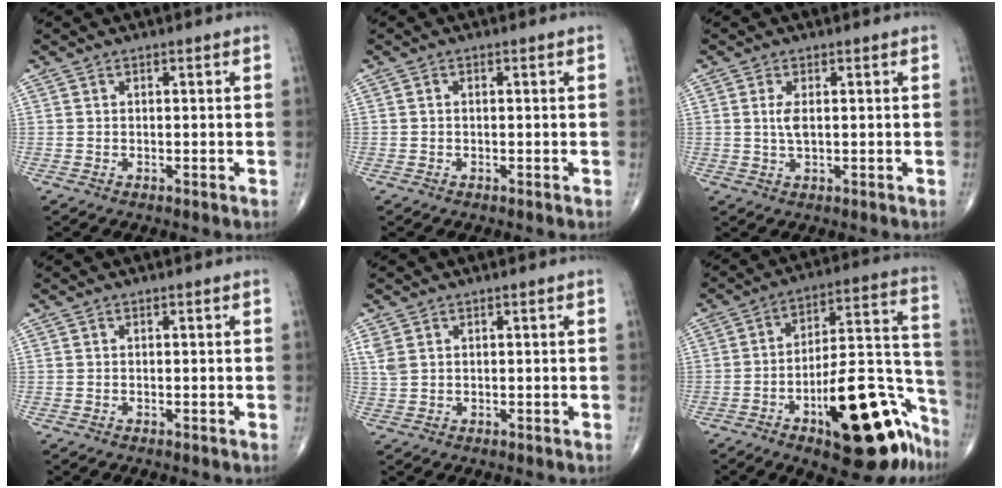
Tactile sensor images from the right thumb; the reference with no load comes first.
{"total": 0.0}
{"total": 2.7, "force": [0.4, 1.0, 2.4], "torque": [-0.051, -0.002, 0.010]}
{"total": 0.0}
{"total": 2.2, "force": [1.1, 1.4, 1.4], "torque": [-0.037, 0.004, 0.032]}
{"total": 25.2, "force": [-12.8, 9.6, 19.5], "torque": [-0.201, 0.095, -0.178]}